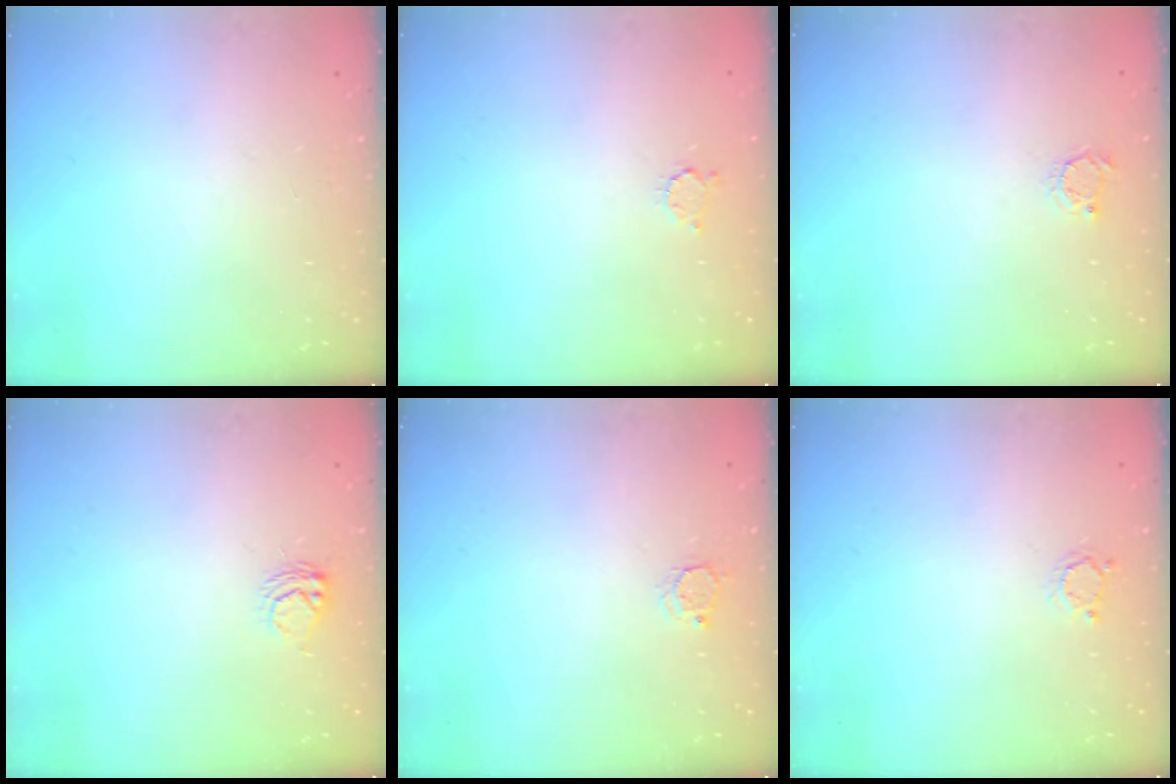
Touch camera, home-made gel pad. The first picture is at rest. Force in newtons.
{"total": 2.7, "press": 2.7, "slide": 0.3}
{"total": 2.6, "press": 2.6, "slide": 0.4}
{"total": 5.0, "press": 5.0, "slide": 0.6}
{"total": 2.9, "press": 2.8, "slide": 0.4}
{"total": 2.5, "press": 2.5, "slide": 0.4}